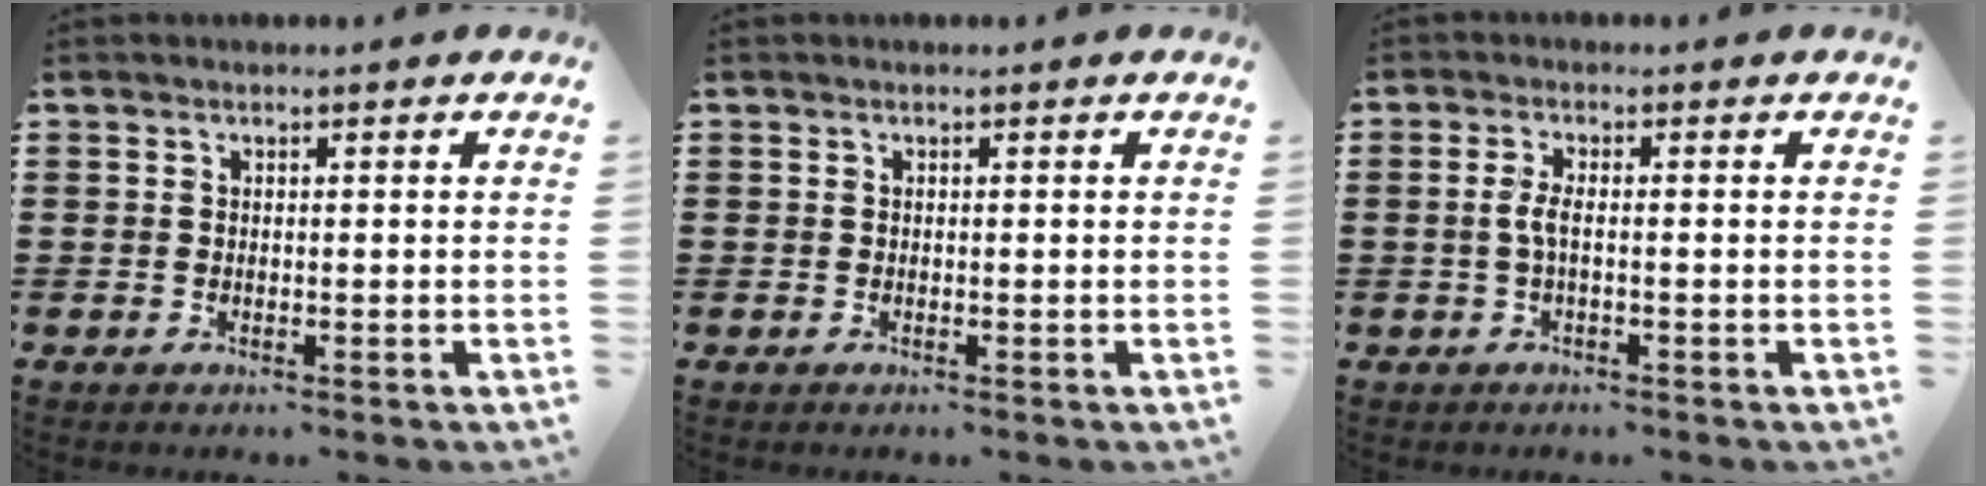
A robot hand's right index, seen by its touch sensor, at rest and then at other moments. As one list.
[{"total": 0.0}, {"total": 2.7, "force": [-0.4, 0.6, 2.6], "torque": [-0.063, -0.005, -0.013]}]